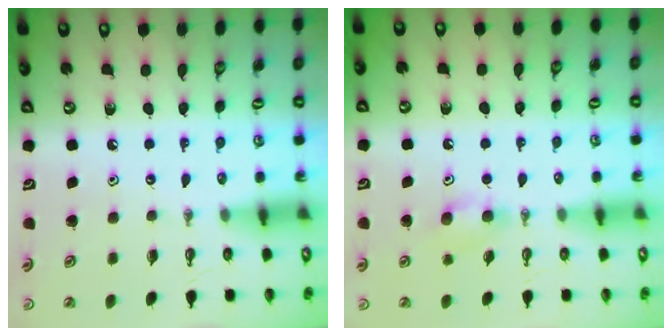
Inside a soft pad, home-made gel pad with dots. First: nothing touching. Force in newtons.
{"total": 5.5, "press": 5.3, "slide": 1.4}